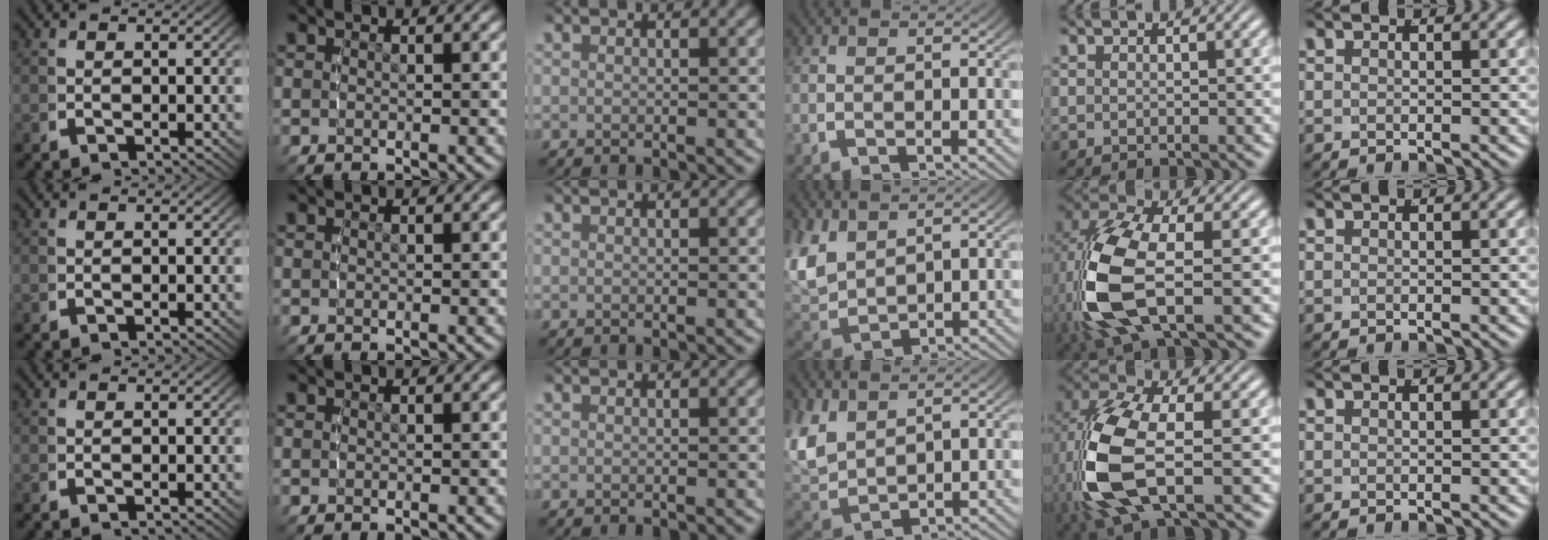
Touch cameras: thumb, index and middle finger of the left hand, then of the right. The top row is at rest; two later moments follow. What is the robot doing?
{"motion": "lift_and_place", "object": "pen"}